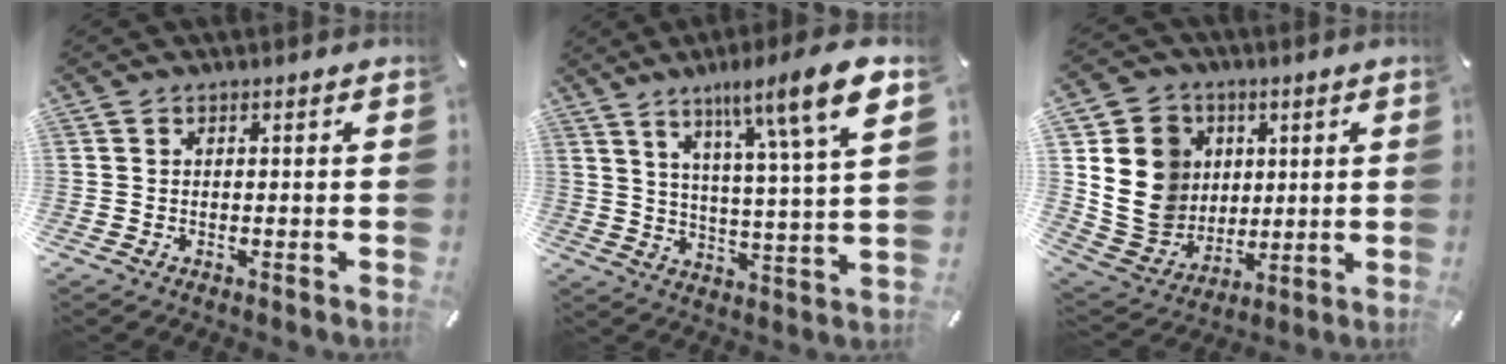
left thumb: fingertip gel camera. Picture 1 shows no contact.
{"total": 14.9, "force": [9.1, 1.5, 11.7], "torque": [-0.187, -0.049, 0.136]}
{"total": 15.3, "force": [2.7, 13.9, 5.6], "torque": [-0.122, -0.007, 0.058]}